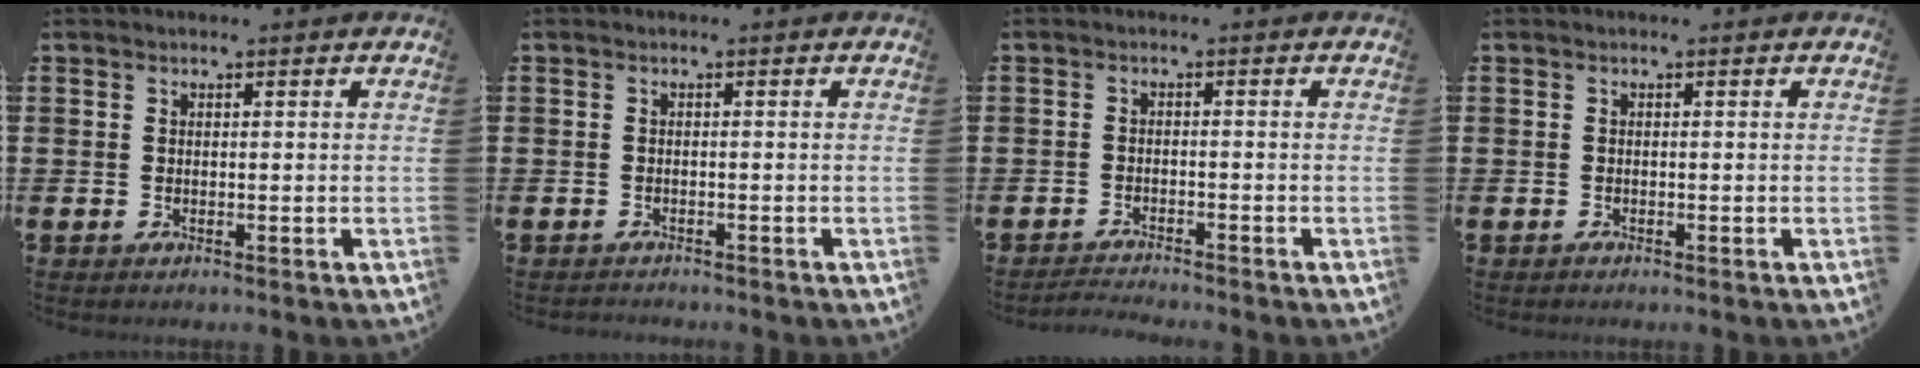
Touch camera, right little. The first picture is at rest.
{"total": 0.6, "force": [-0.5, 0.1, 0.0], "torque": [-0.001, -0.002, -0.012]}
{"total": 1.5, "force": [-1.5, -0.1, 0.0], "torque": [-0.008, 0.002, -0.028]}
{"total": 0.0}